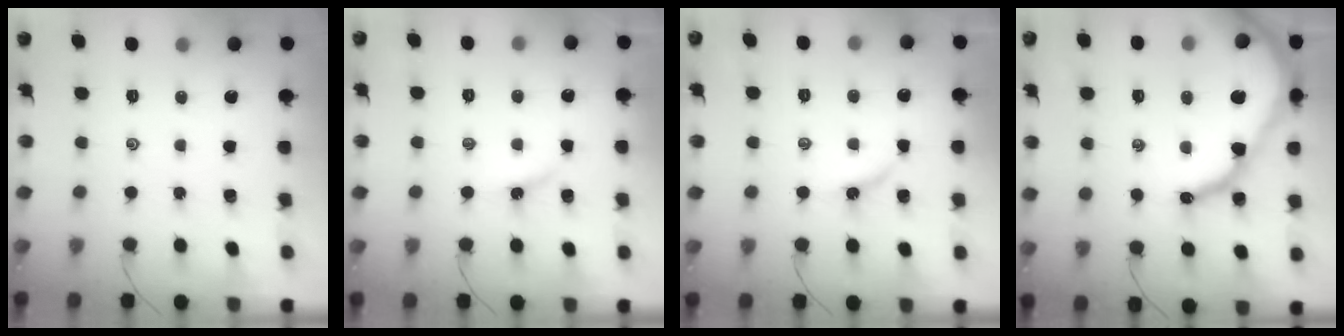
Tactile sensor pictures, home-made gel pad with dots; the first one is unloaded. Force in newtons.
{"total": 3.8, "press": 3.8, "slide": 0.4}
{"total": 2.5, "press": 2.5, "slide": 0.4}
{"total": 18.5, "press": 18.4, "slide": 1.9}